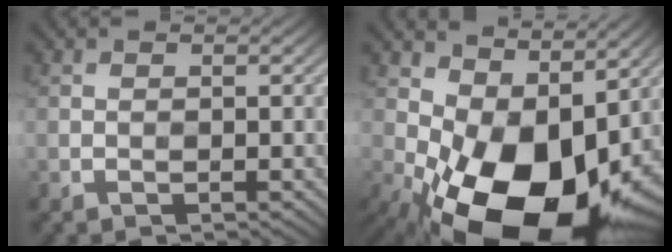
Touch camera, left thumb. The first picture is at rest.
{"total": 18.0, "force": [-2.0, 10.4, 14.5], "torque": [-0.256, -0.024, -0.027]}